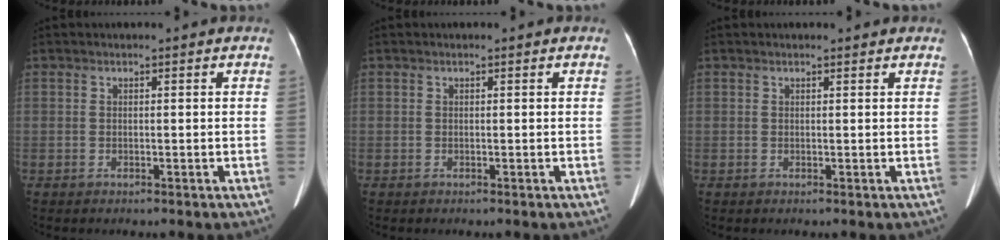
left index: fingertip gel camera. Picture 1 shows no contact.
{"total": 0.0}
{"total": 1.9, "force": [1.7, 0.3, 0.6], "torque": [-0.013, 0.008, 0.018]}